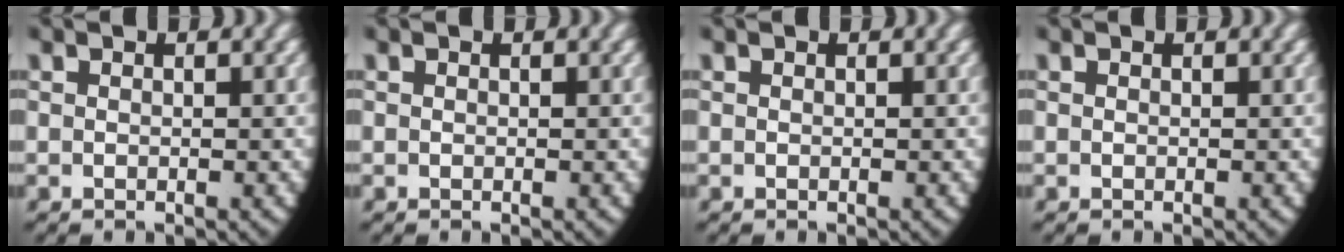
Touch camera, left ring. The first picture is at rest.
{"total": 0.0}
{"total": 0.0}
{"total": 1.2, "force": [-0.2, -1.1, -0.5], "torque": [0.008, -0.012, 0.007]}